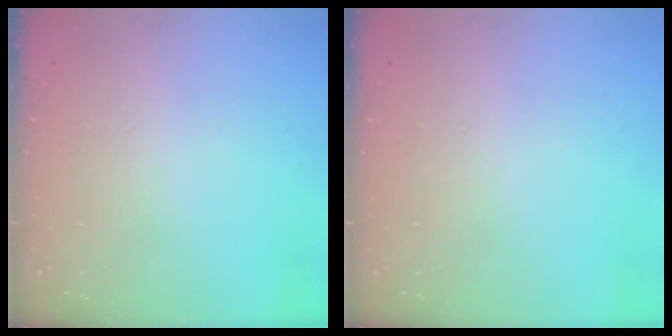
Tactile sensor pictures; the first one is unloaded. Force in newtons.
{"total": 0.0}